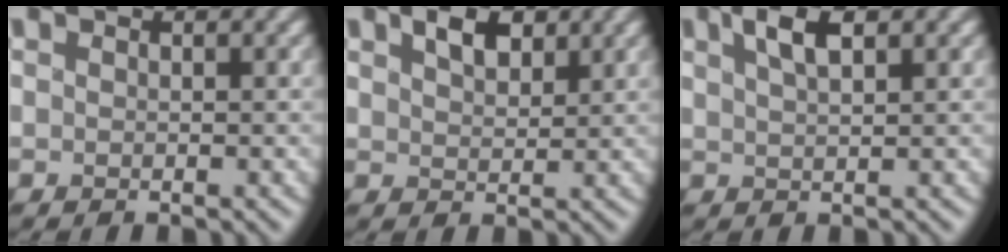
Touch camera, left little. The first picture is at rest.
{"total": 2.5, "force": [1.2, 1.4, 1.7], "torque": [-0.037, -0.002, 0.015]}
{"total": 3.2, "force": [1.5, 1.0, 2.6], "torque": [-0.052, 0.001, 0.020]}